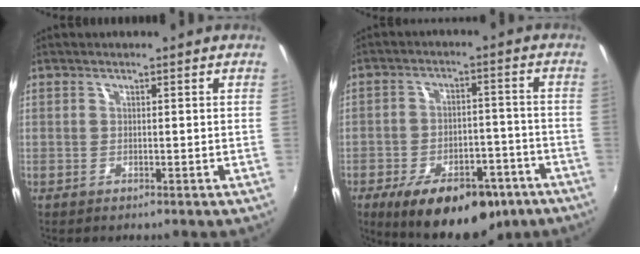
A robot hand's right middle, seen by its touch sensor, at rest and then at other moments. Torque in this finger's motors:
{"motor_torque": [1.30, -0.84, 0.26, 0.07]}